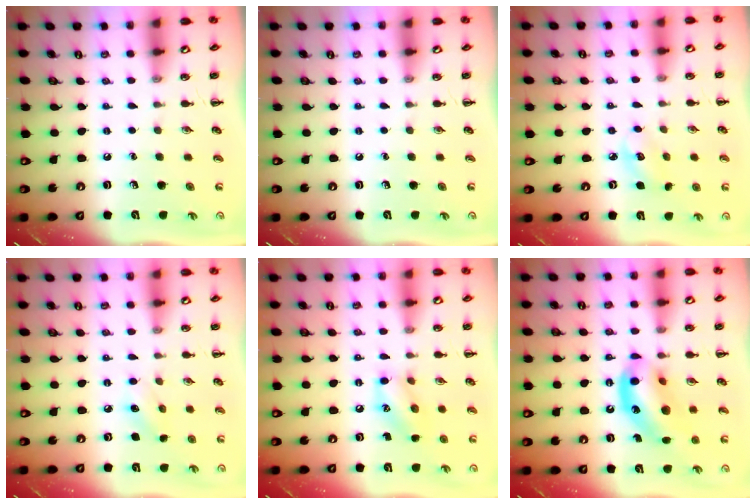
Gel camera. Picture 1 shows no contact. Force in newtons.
{"total": 0.0}
{"total": 3.9, "press": 3.8, "slide": 0.8}
{"total": 5.6, "press": 5.4, "slide": 1.4}
{"total": 10.3, "press": 10.2, "slide": 1.5}
{"total": 14.3, "press": 13.8, "slide": 3.5}